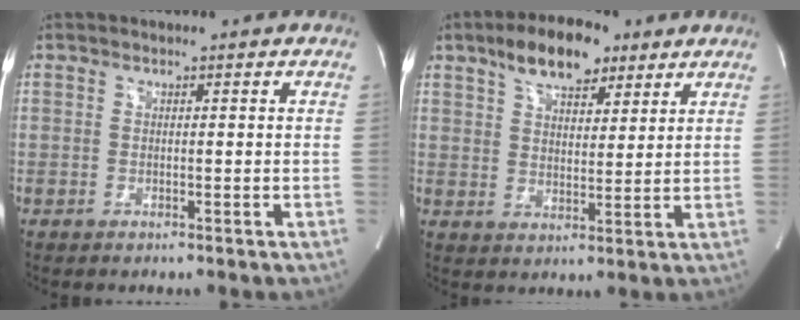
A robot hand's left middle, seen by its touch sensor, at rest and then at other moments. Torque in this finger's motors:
{"motor_torque": [1.31, -0.39, 0.11, 0.04]}